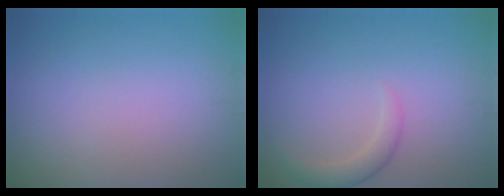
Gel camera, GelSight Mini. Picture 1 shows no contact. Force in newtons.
{"total": 1.8, "press": 1.8, "slide": 0.2}